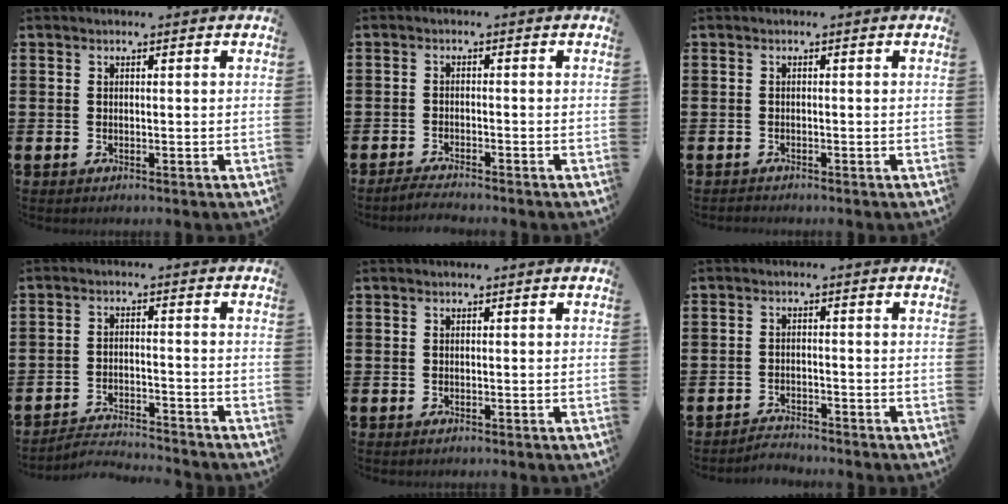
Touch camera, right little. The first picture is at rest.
{"total": 1.8, "force": [-1.7, -0.1, 0.5], "torque": [-0.009, 0.002, -0.034]}
{"total": 0.5, "force": [-0.5, 0.1, -0.1], "torque": [-0.001, -0.001, -0.011]}
{"total": 3.0, "force": [-3.0, 0.1, 0.1], "torque": [-0.008, 0.003, -0.065]}
{"total": 0.0}
{"total": 1.9, "force": [-1.9, 0.1, -0.2], "torque": [-0.003, 0.004, -0.042]}